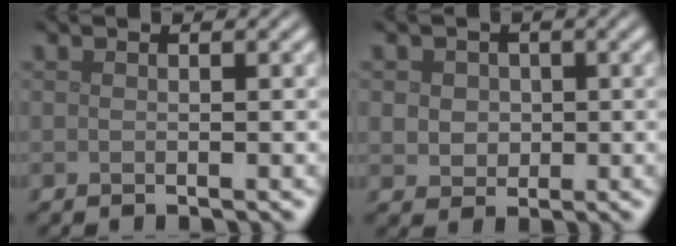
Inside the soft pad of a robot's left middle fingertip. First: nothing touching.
{"total": 3.2, "force": [0.7, 2.7, 1.5], "torque": [-0.025, 0.007, 0.008]}